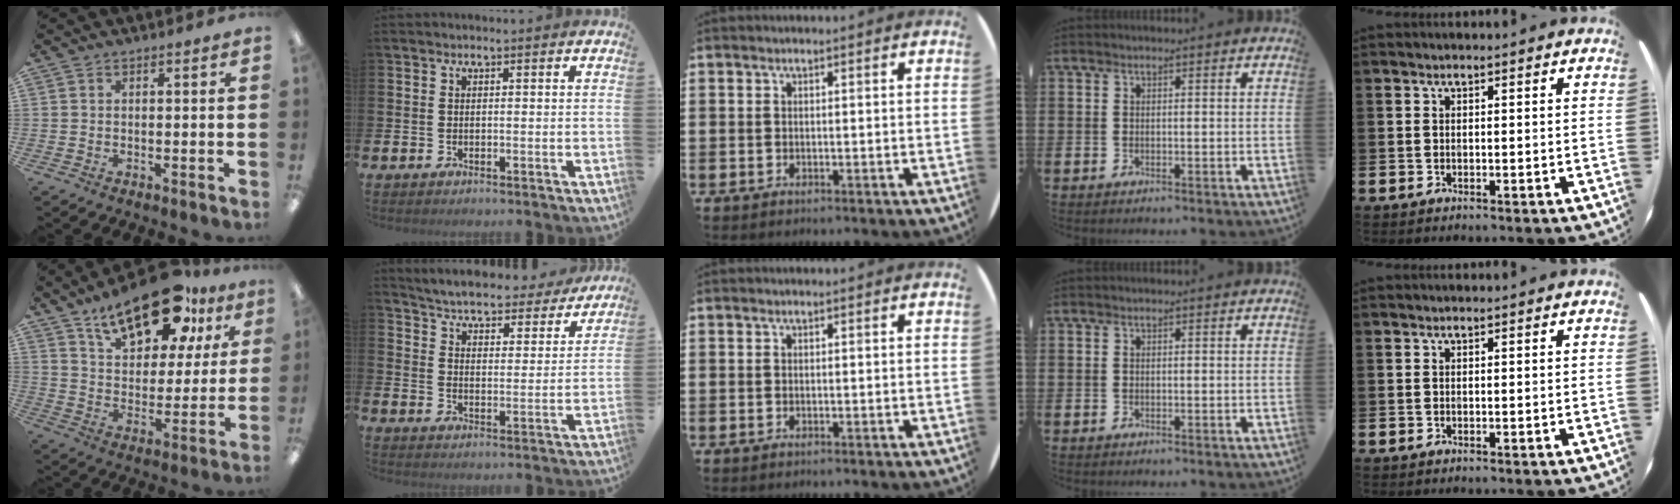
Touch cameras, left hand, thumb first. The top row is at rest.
{"thumb": {"total": 19.7, "force": [13.5, 8.9, 11.2], "torque": [-0.183, -0.064, 0.232]}, "index": {"total": 5.1, "force": [4.9, 0.7, 1.0], "torque": [-0.049, -0.040, 0.081]}}